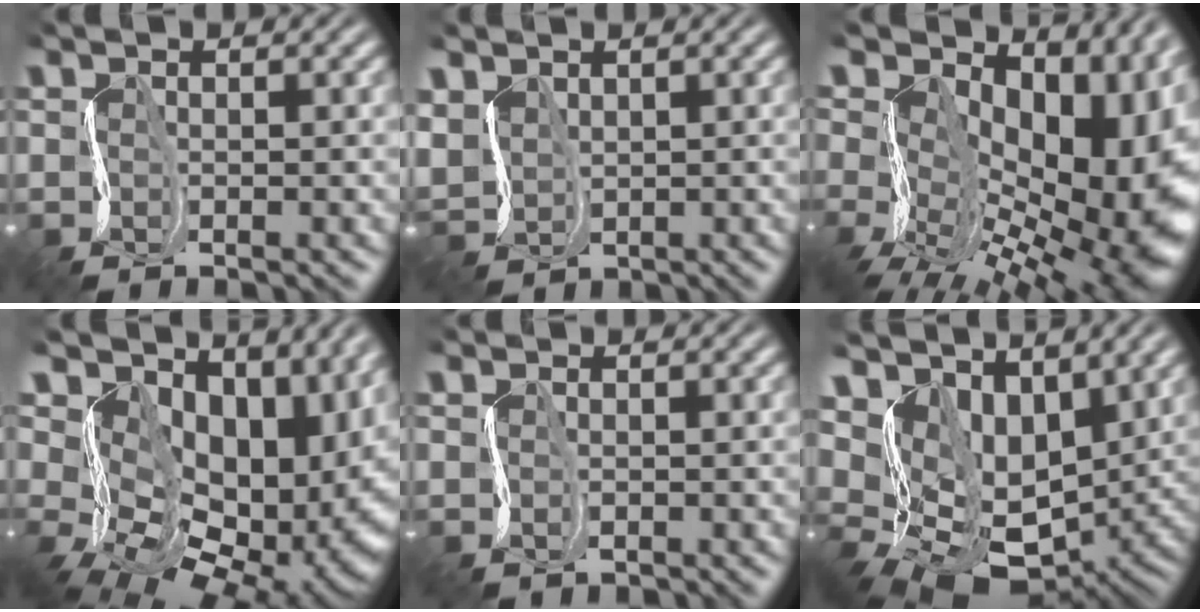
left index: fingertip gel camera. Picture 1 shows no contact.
{"total": 2.2, "force": [1.3, 1.1, -1.4], "torque": [0.001, 0.006, 0.024]}
{"total": 17.2, "force": [-0.3, 11.0, 13.3], "torque": [-0.165, -0.017, 0.019]}
{"total": 14.5, "force": [2.6, 10.7, 9.5], "torque": [-0.112, -0.008, 0.074]}
{"total": 1.1, "force": [0.1, 0.4, -1.0], "torque": [0.010, 0.002, 0.003]}
{"total": 8.4, "force": [3.9, 5.9, 4.6], "torque": [-0.097, -0.005, 0.079]}